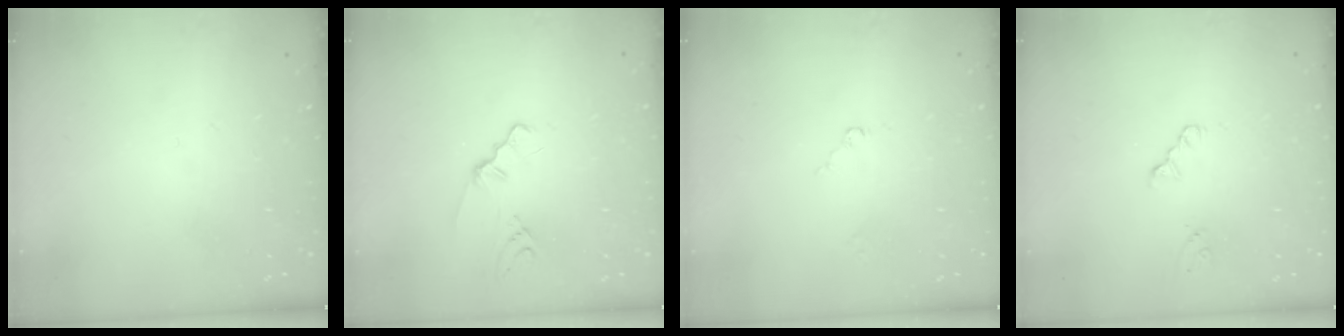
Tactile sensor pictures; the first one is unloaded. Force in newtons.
{"total": 1.4, "press": 1.4, "slide": 0.4}
{"total": 2.0, "press": 2.0, "slide": 0.3}
{"total": 0.7, "press": 0.7, "slide": 0.2}